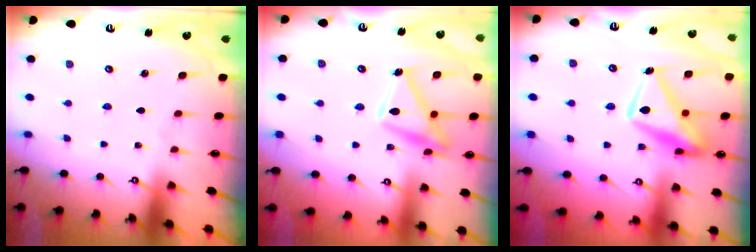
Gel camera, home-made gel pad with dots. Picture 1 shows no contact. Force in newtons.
{"total": 15.2, "press": 15.2, "slide": 1.2}
{"total": 15.8, "press": 15.8, "slide": 1.5}